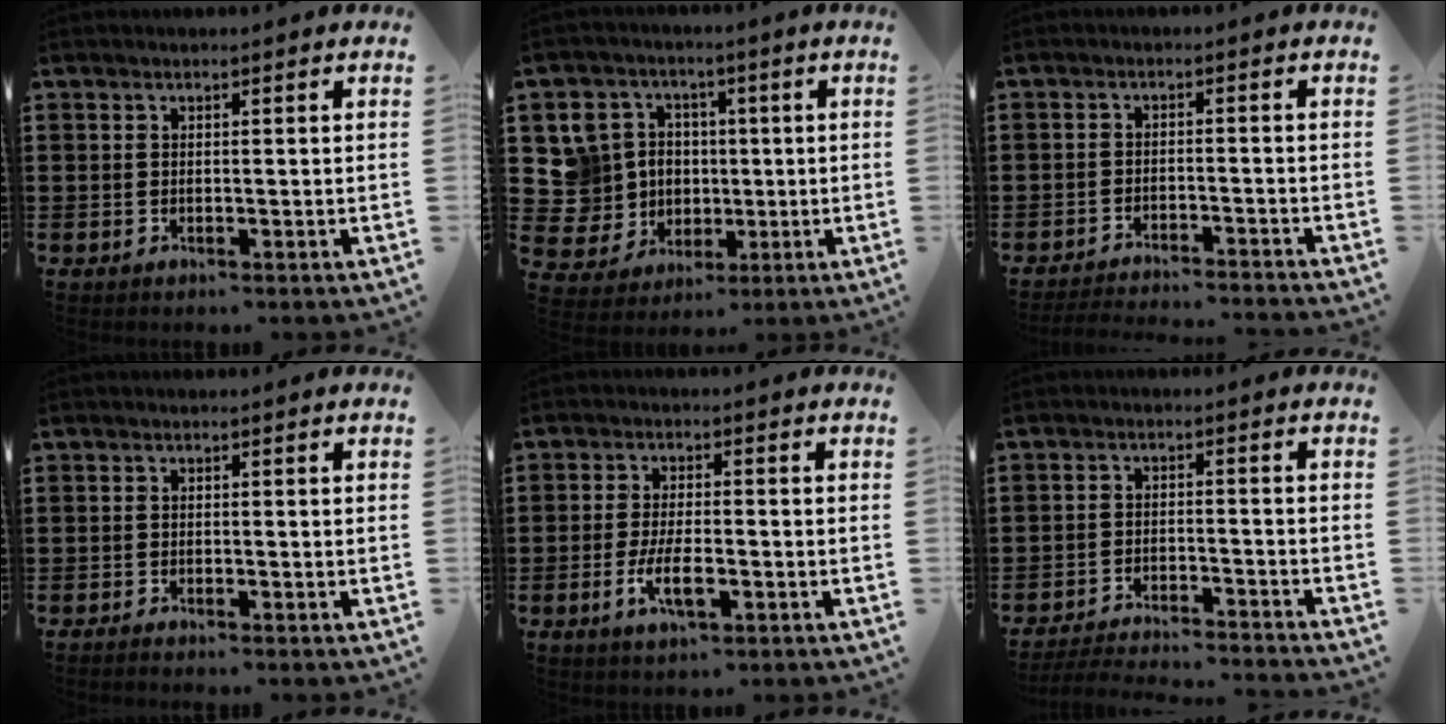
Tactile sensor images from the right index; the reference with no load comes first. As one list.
[{"total": 9.4, "force": [1.3, 9.1, 1.9], "torque": [-0.109, 0.004, 0.032]}, {"total": 3.0, "force": [-2.9, -0.3, 0.3], "torque": [-0.008, -0.003, -0.062]}, {"total": 0.7, "force": [-0.7, -0.1, 0.1], "torque": [-0.004, -0.003, -0.014]}, {"total": 5.4, "force": [-1.9, 1.9, 4.7], "torque": [-0.099, -0.004, -0.038]}, {"total": 3.9, "force": [-3.9, -0.1, 0.7], "torque": [-0.022, -0.006, -0.082]}]